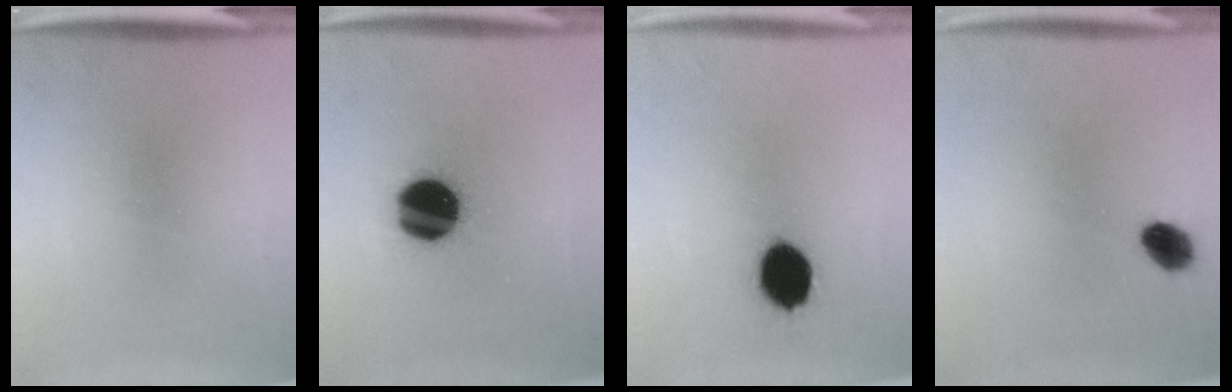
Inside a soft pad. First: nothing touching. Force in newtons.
{"total": 19.3}
{"total": 12.3}
{"total": 5.3}